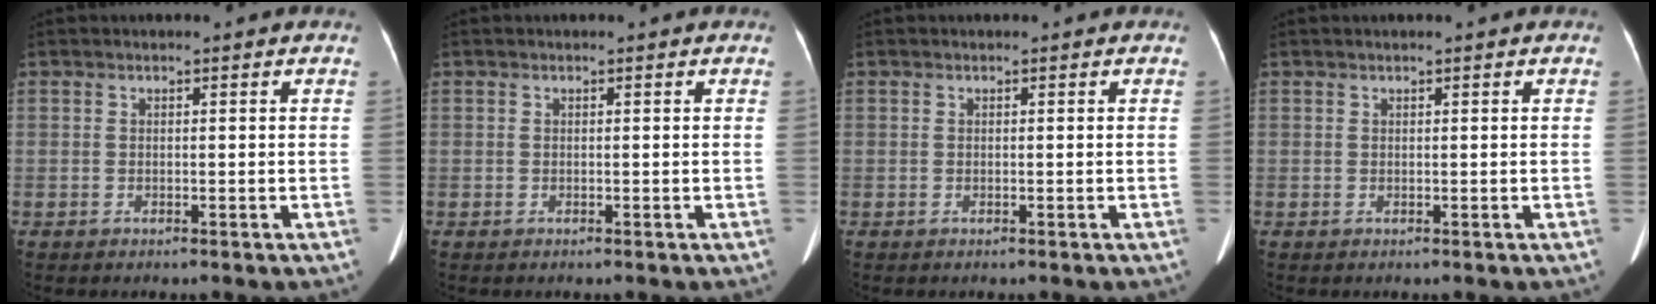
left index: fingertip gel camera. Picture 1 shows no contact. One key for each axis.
{"total": 0.0}
{"total": 0.0}
{"total": 1.1, "fx": -1.1, "fy": -0.3, "fz": -0.2, "tx": 0.001, "ty": 0.000, "tz": -0.010}